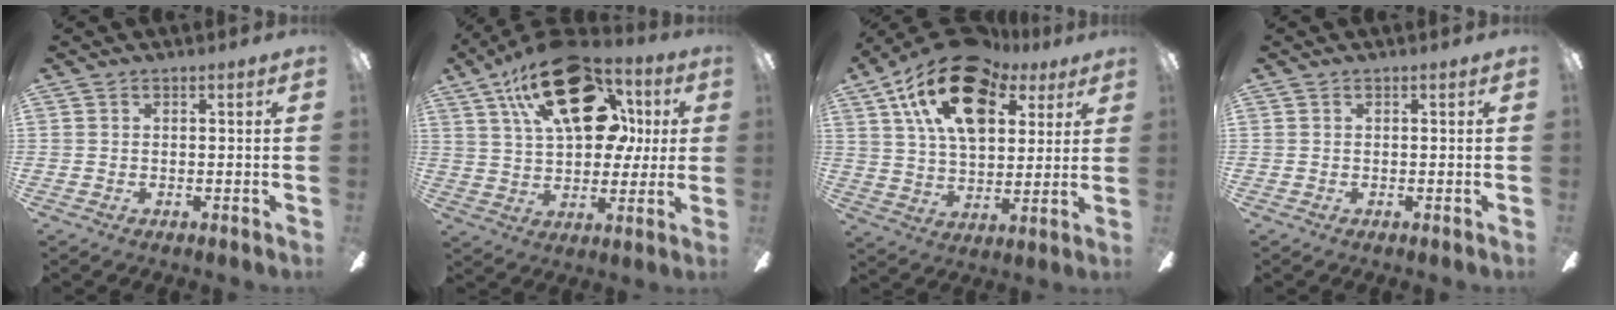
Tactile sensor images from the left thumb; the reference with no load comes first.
{"total": 26.8, "force": [11.4, 15.4, 18.7], "torque": [-0.287, -0.037, 0.191]}
{"total": 21.2, "force": [10.9, 12.2, 13.5], "torque": [-0.249, -0.036, 0.189]}
{"total": 0.0}